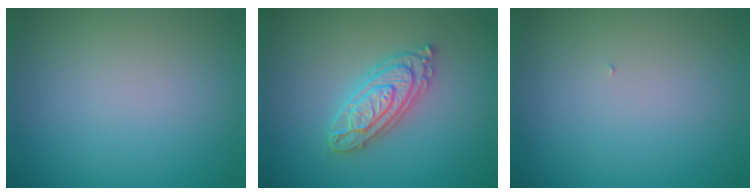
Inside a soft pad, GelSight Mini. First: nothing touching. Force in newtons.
{"total": 4.3, "press": 4.2, "slide": 0.6}
{"total": 0.0}